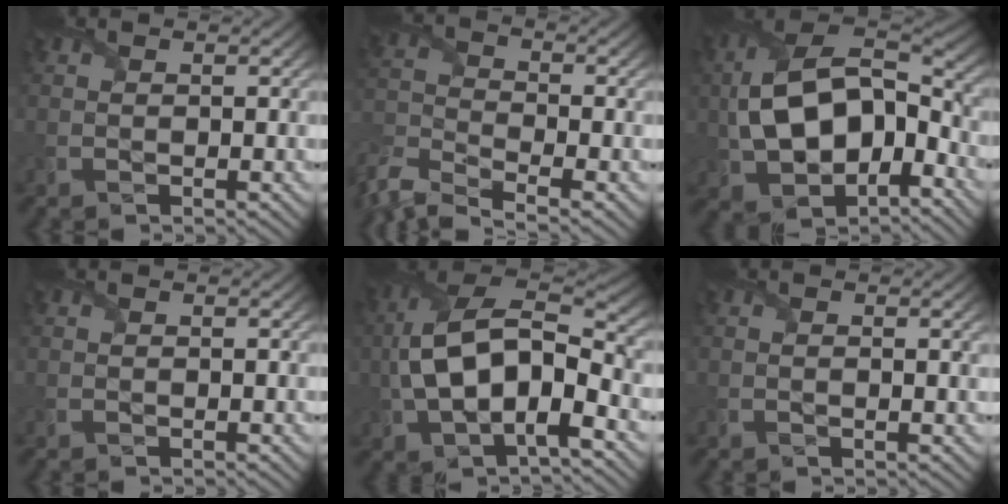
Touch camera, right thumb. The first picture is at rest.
{"total": 7.4, "force": [-6.0, 2.2, 3.7], "torque": [-0.091, -0.022, -0.131]}
{"total": 15.5, "force": [-2.1, 9.7, 11.9], "torque": [-0.246, -0.011, -0.042]}
{"total": 0.0}
{"total": 13.7, "force": [-2.0, 7.2, 11.5], "torque": [-0.245, 0.004, -0.045]}
{"total": 1.6, "force": [0.2, 0.3, 1.6], "torque": [-0.029, 0.001, 0.001]}